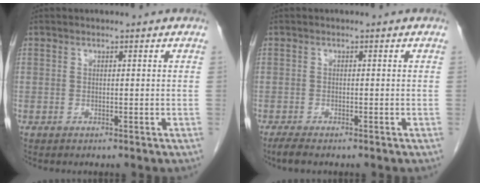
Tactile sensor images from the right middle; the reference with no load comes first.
{"total": 2.2, "force": [-1.7, 0.4, 1.3], "torque": [-0.029, -0.008, -0.029]}